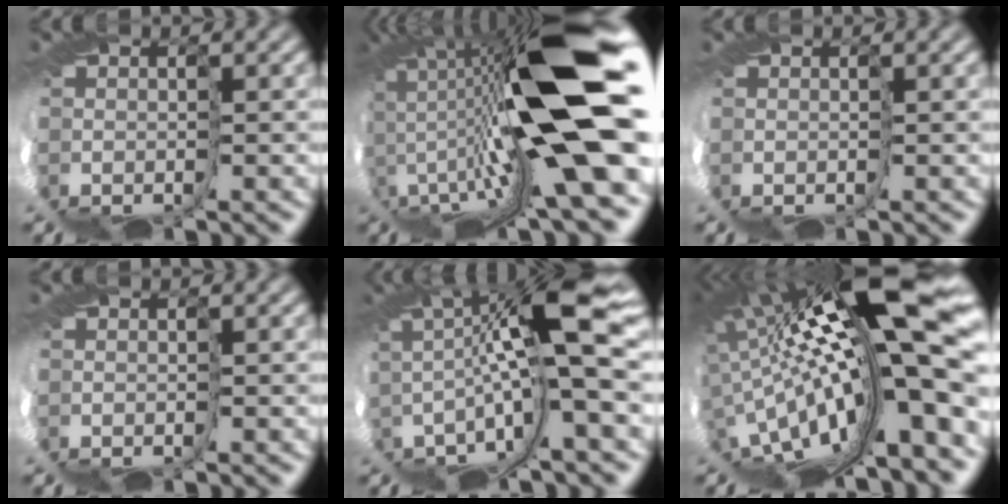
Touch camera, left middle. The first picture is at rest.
{"total": 14.6, "force": [4.8, 0.5, 13.8], "torque": [-0.250, 0.006, 0.072]}
{"total": 0.8, "force": [0.5, -0.4, 0.5], "torque": [-0.009, 0.000, 0.012]}
{"total": 0.0}
{"total": 8.7, "force": [2.4, -1.5, 8.2], "torque": [-0.147, 0.025, 0.026]}
{"total": 15.8, "force": [5.4, 2.7, 14.6], "torque": [-0.223, -0.013, 0.085]}